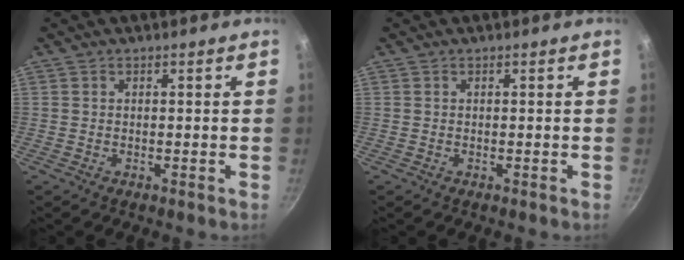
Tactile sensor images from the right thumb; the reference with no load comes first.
{"total": 0.0}